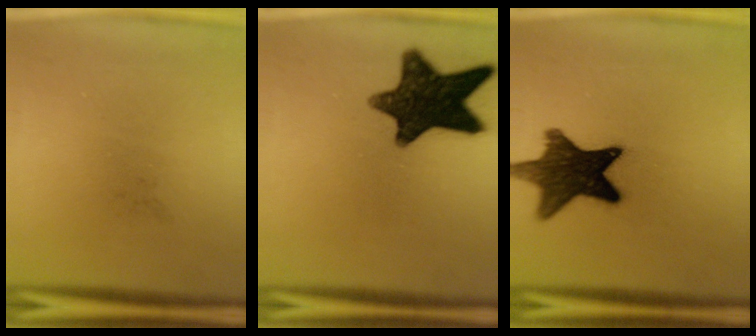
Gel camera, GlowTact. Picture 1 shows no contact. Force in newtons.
{"total": 14.3}
{"total": 14.3}